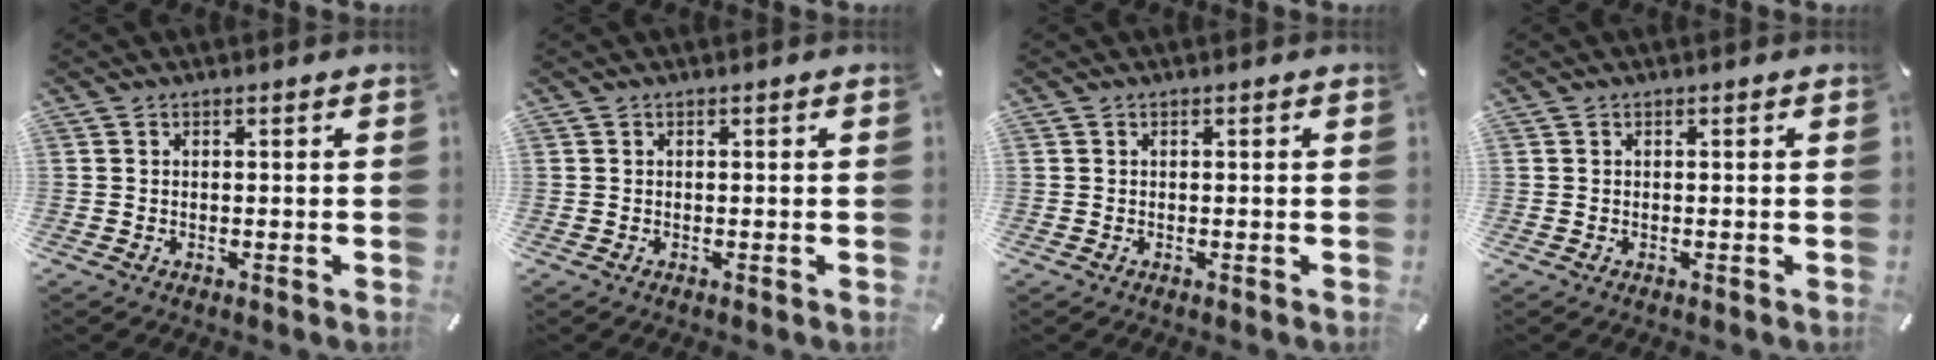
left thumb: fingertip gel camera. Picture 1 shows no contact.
{"total": 0.0}
{"total": 0.0}
{"total": 0.0}